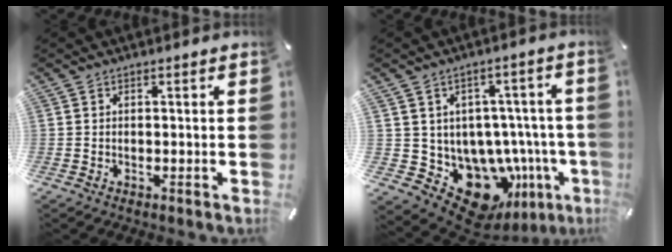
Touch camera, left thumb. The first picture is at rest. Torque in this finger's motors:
{"motor_torque": [0.62, 2.08, 0.78, 0.20, 0.12]}